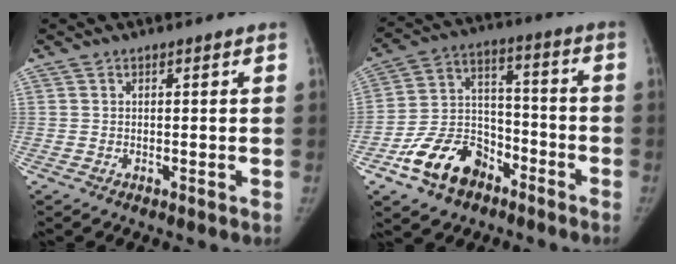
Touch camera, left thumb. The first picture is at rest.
{"total": 14.4, "force": [-8.6, 9.4, 6.6], "torque": [-0.086, 0.071, -0.153]}